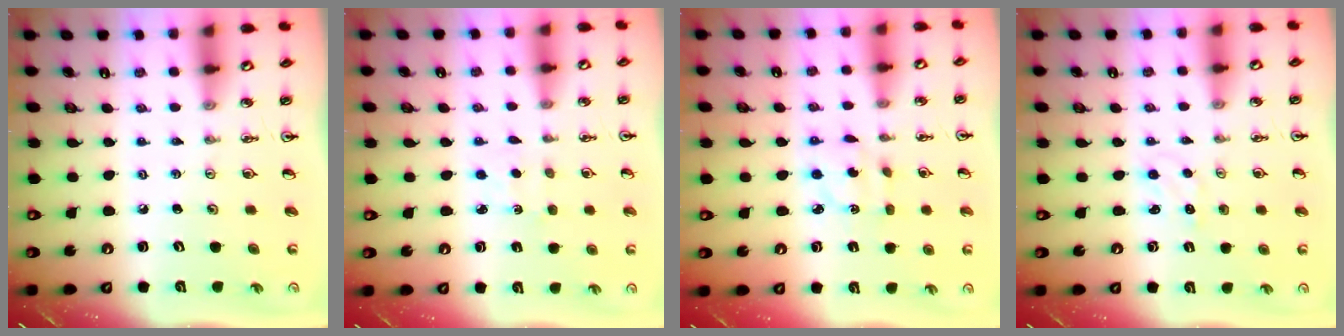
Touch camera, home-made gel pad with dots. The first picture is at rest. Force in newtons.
{"total": 1.3, "press": 1.2, "slide": 0.3}
{"total": 3.3, "press": 3.3, "slide": 0.7}
{"total": 2.3, "press": 2.3, "slide": 0.2}